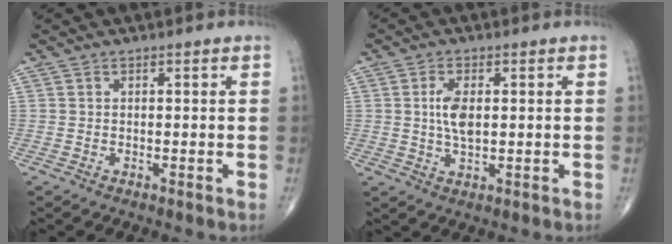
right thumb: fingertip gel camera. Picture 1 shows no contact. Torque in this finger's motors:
{"motor_torque": [0.93, 1.10, 0.72, -0.07, 0.03]}